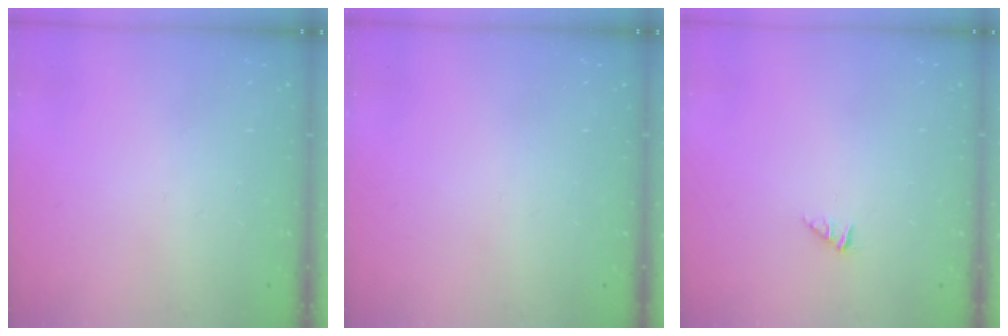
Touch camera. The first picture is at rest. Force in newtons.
{"total": 0.0}
{"total": 0.0}